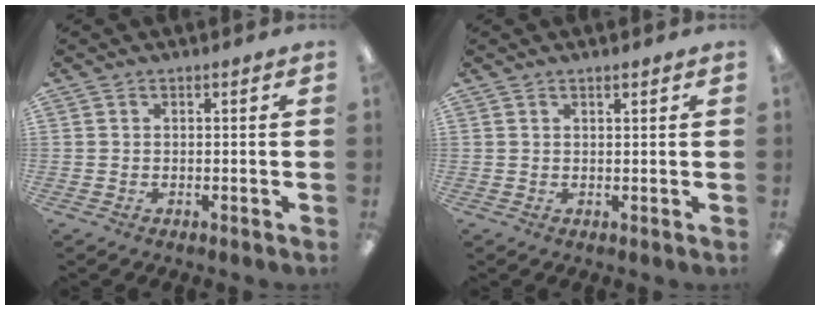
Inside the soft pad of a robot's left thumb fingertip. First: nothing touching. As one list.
[{"total": 1.2, "force": [1.1, 0.2, 0.6], "torque": [-0.013, -0.001, 0.019]}]